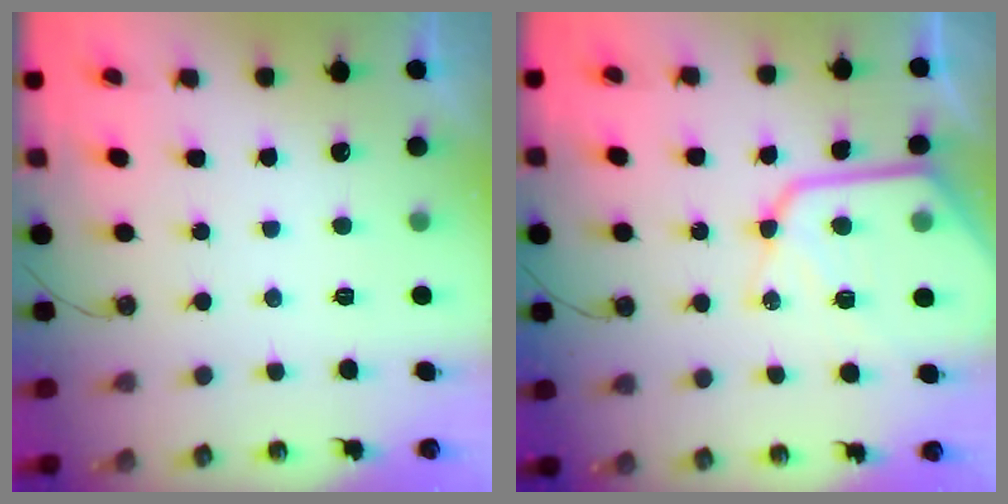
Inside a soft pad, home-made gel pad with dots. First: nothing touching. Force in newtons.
{"total": 16.1, "press": 16.1, "slide": 1.6}